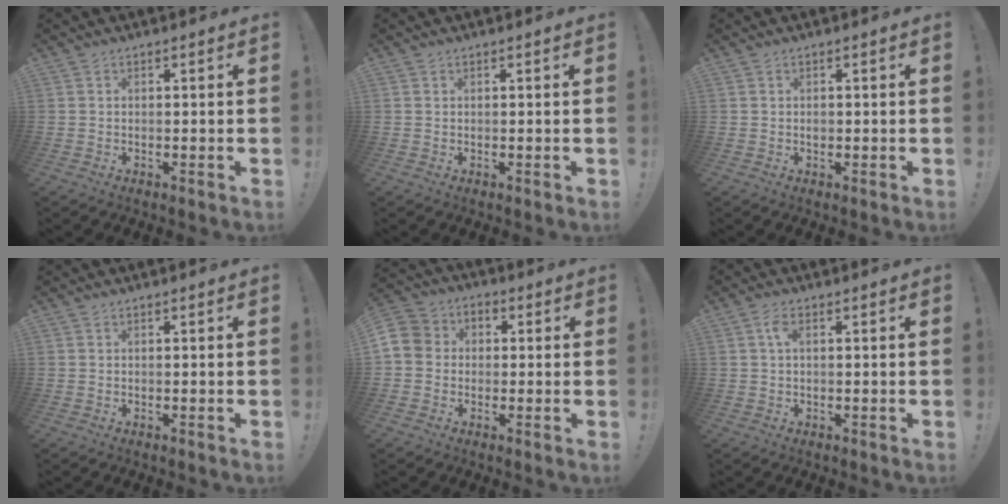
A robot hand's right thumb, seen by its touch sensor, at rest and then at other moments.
{"total": 0.0}
{"total": 0.8, "force": [-0.3, 0.6, 0.4], "torque": [0.001, 0.000, -0.007]}
{"total": 0.0}
{"total": 7.1, "force": [-1.7, 6.3, 2.7], "torque": [-0.059, 0.029, -0.028]}
{"total": 3.1, "force": [0.7, 1.4, 2.6], "torque": [-0.054, 0.006, 0.011]}